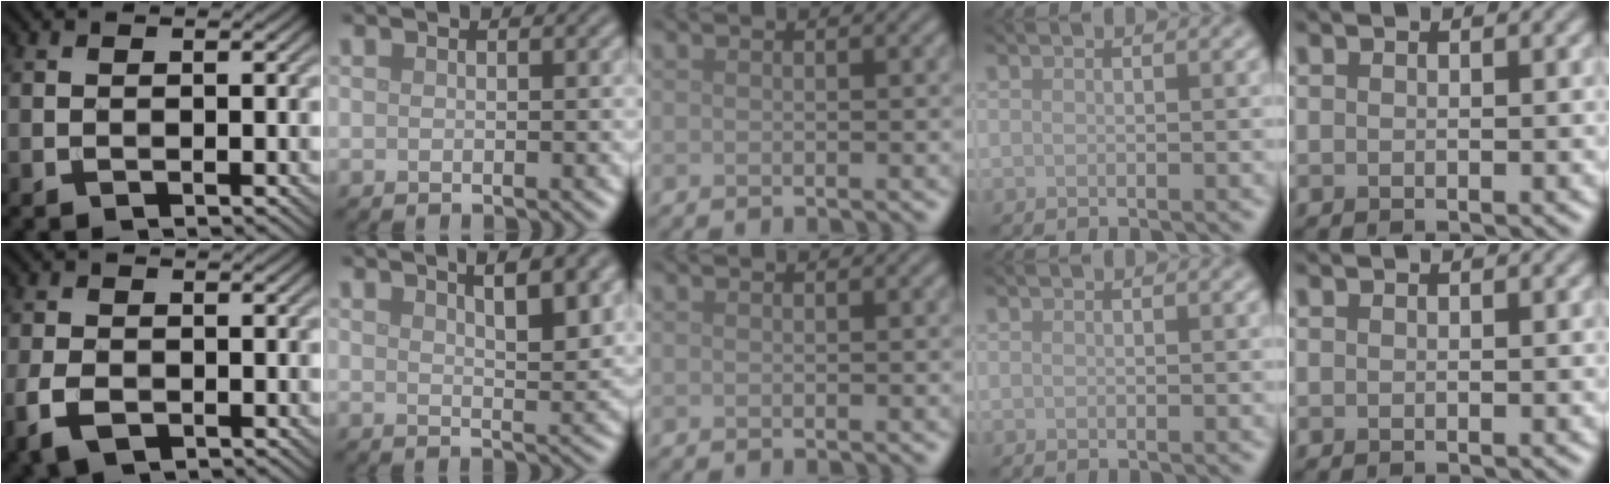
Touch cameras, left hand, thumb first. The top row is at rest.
{"thumb": {"total": 3.8, "force": [-1.5, 2.3, 2.6], "torque": [-0.067, -0.009, -0.033]}, "index": {"total": 5.0, "force": [2.8, 1.6, 3.9], "torque": [-0.042, 0.005, 0.037]}}